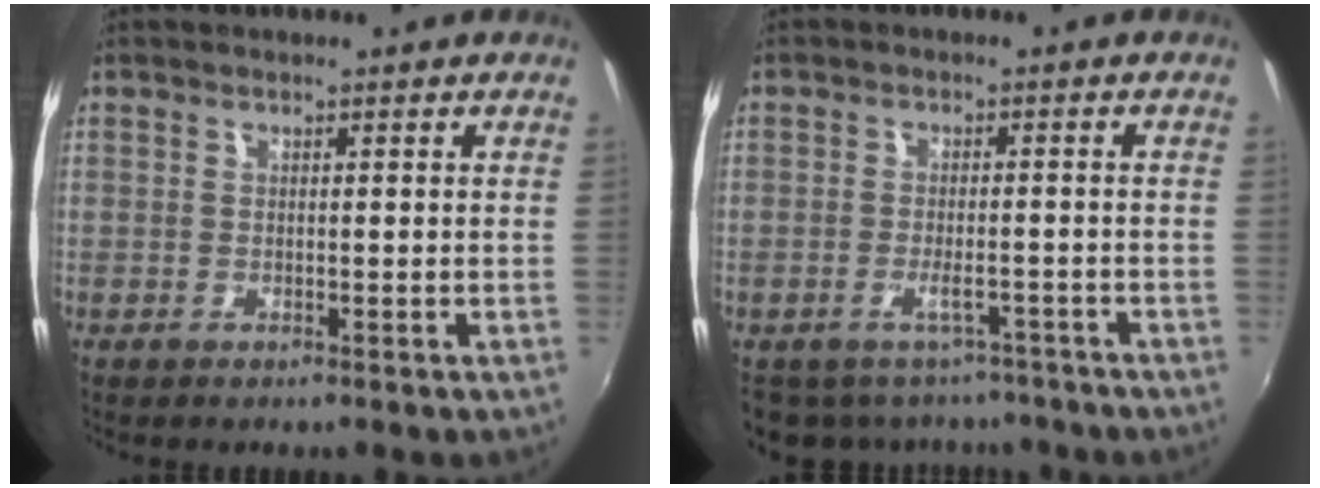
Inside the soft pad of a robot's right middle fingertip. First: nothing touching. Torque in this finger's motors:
{"motor_torque": [1.08, -1.06, 0.09, 0.05]}